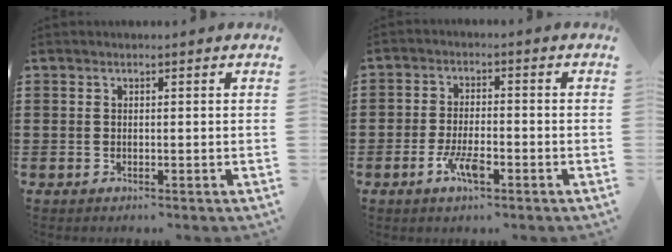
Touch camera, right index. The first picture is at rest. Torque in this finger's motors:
{"motor_torque": [1.03, 1.11, 0.06, -0.02]}